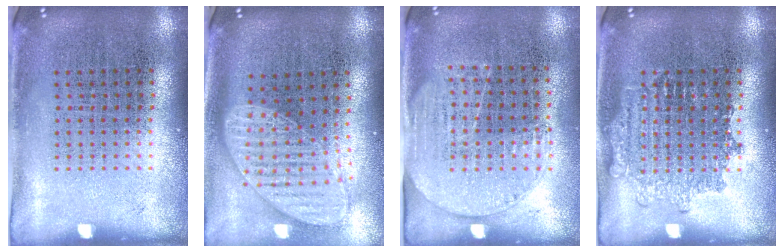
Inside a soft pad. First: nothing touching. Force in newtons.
{"total": 1.8, "press": 1.5, "slide": 1.0}
{"total": 1.5, "press": 1.3, "slide": 0.7}
{"total": 1.8, "press": 1.8, "slide": 0.3}